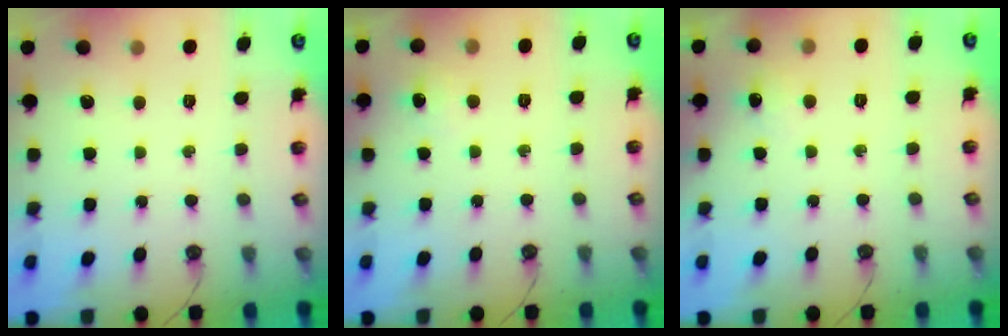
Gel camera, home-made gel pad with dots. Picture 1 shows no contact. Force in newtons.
{"total": 13.4, "press": 3.3, "slide": 13.0}
{"total": 5.0, "press": 4.9, "slide": 1.1}